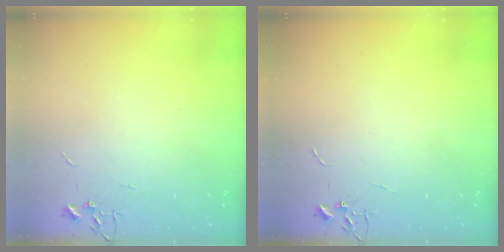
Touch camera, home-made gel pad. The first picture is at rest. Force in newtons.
{"total": 0.0}